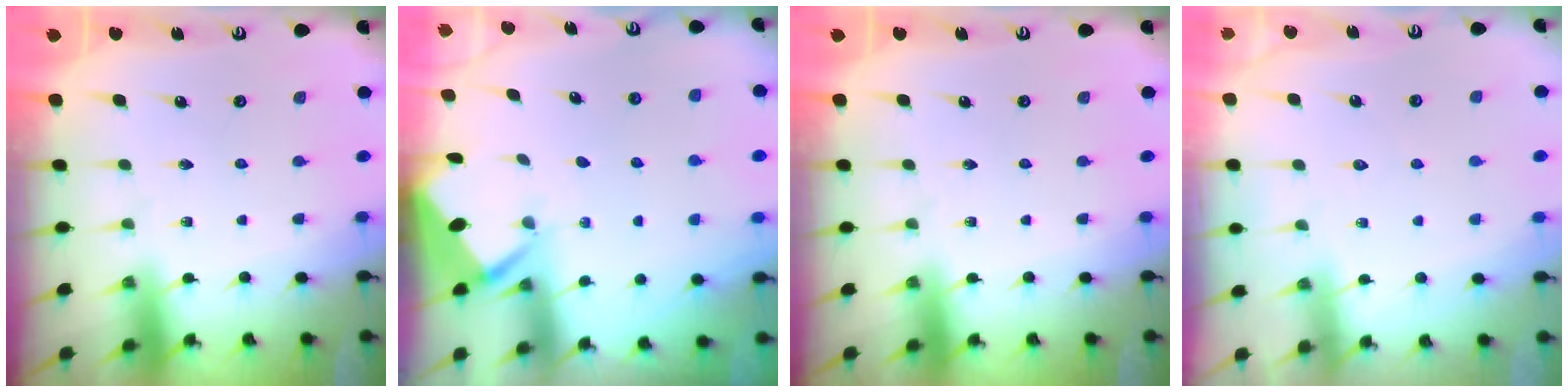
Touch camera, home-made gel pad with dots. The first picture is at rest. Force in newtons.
{"total": 2.7, "press": 2.6, "slide": 0.3}
{"total": 0.0}
{"total": 3.4, "press": 3.4, "slide": 0.5}